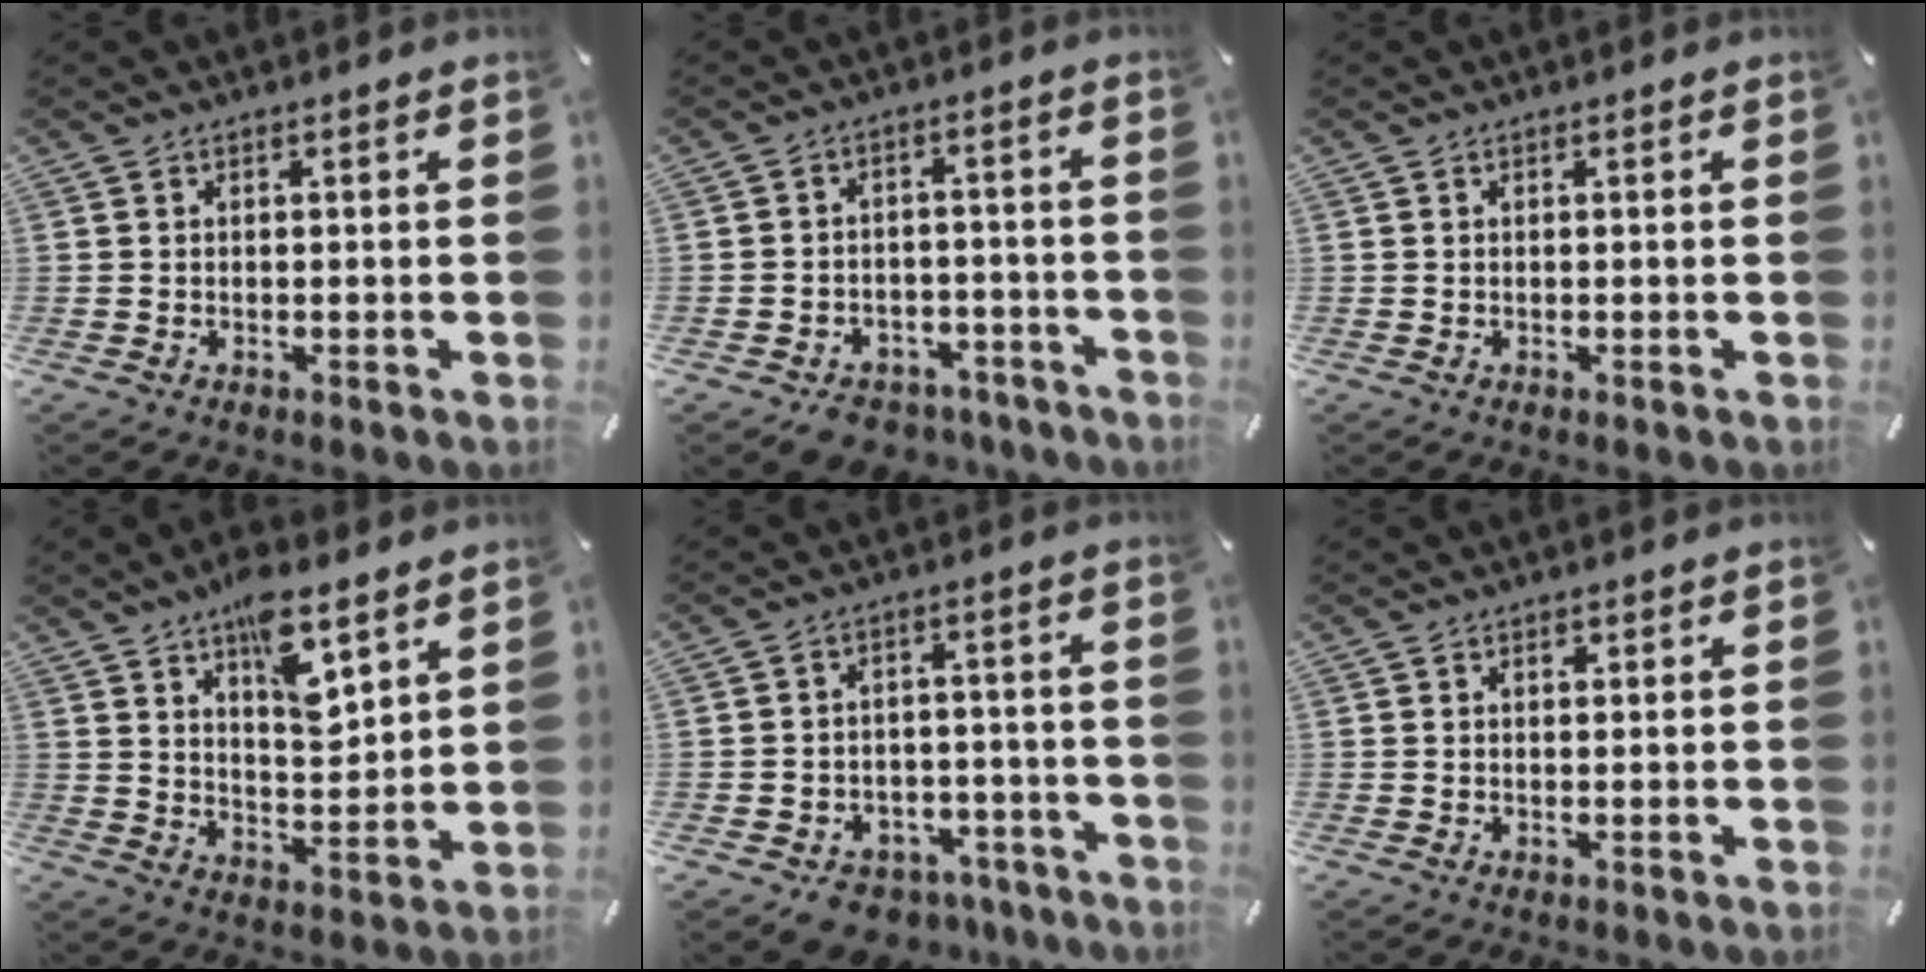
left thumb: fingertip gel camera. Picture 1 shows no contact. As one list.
[{"total": 6.0, "force": [-4.5, 3.8, 1.3], "torque": [-0.009, 0.039, -0.080]}, {"total": 0.0}, {"total": 11.2, "force": [7.4, 4.8, 7.0], "torque": [-0.093, -0.045, 0.123]}, {"total": 6.7, "force": [-4.8, 4.5, 1.3], "torque": [-0.008, 0.044, -0.084]}, {"total": 0.9, "force": [0.3, 0.6, 0.5], "torque": [-0.011, 0.002, 0.006]}]